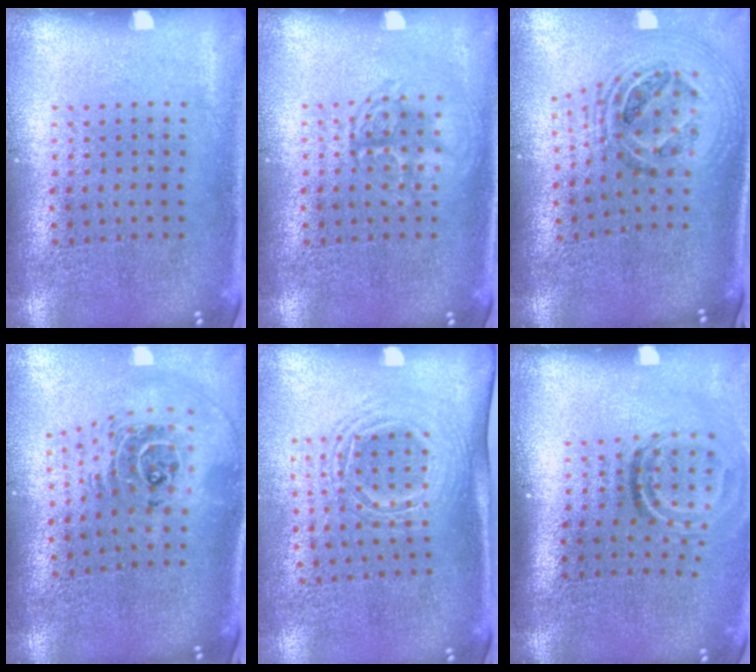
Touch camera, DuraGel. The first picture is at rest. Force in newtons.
{"total": 2.4, "press": 2.3, "slide": 0.3}
{"total": 1.9, "press": 1.6, "slide": 1.1}
{"total": 2.5, "press": 1.8, "slide": 1.7}
{"total": 1.6, "press": 1.3, "slide": 1.0}
{"total": 1.9, "press": 1.1, "slide": 1.5}